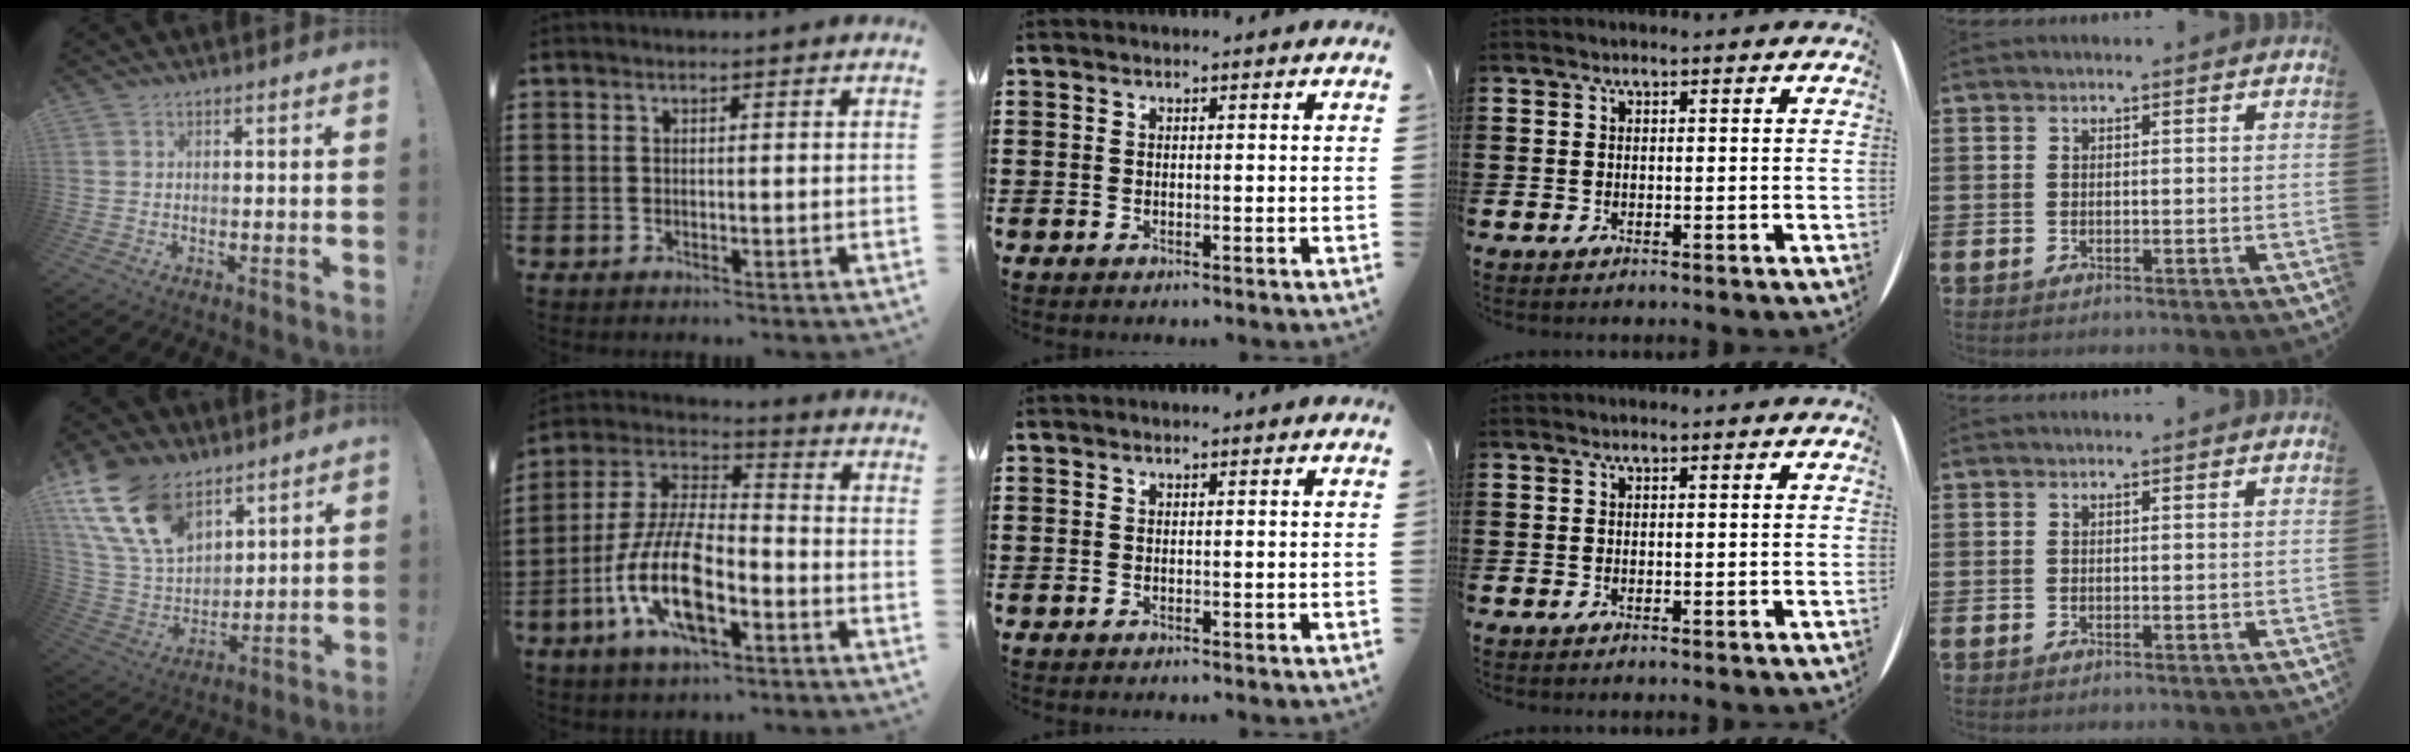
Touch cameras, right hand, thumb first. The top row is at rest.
{"thumb": {"total": 18.6, "force": [11.5, 10.5, 10.2], "torque": [-0.217, -0.062, 0.217]}, "index": {"total": 13.3, "force": [-5.5, 5.2, 11.0], "torque": [-0.255, -0.007, -0.109]}}